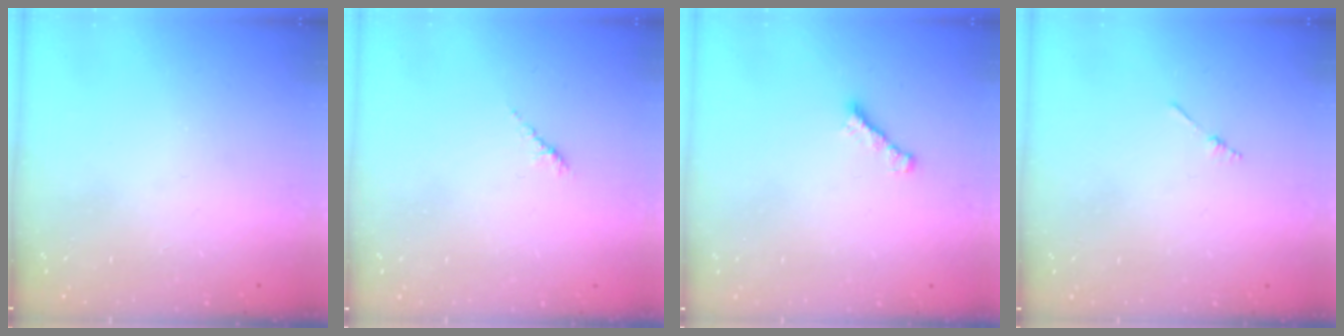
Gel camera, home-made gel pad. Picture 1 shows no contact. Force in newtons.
{"total": 2.6, "press": 2.4, "slide": 0.7}
{"total": 1.6, "press": 1.4, "slide": 0.6}
{"total": 1.3, "press": 1.3, "slide": 0.3}